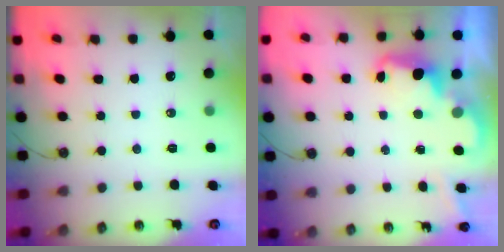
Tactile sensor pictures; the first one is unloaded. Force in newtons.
{"total": 2.4, "press": 2.3, "slide": 0.6}